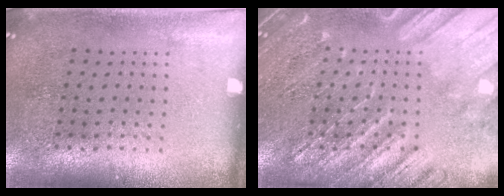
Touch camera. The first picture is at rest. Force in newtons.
{"total": 4.4, "press": 4.3, "slide": 0.6}